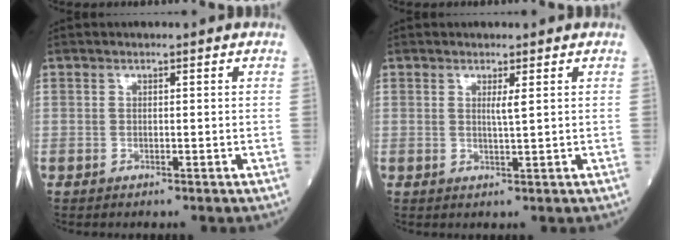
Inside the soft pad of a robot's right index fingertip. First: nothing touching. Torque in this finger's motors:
{"motor_torque": [0.23, 0.15, 0.21, 0.06]}